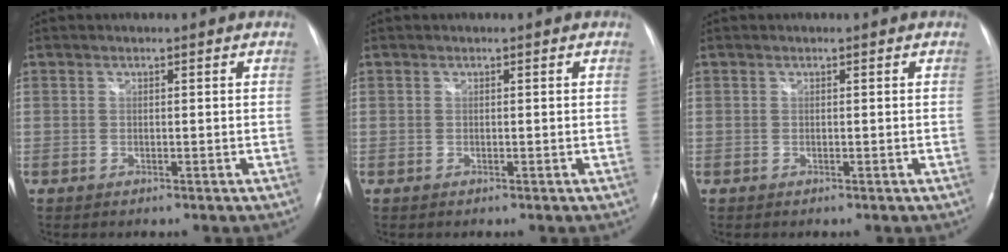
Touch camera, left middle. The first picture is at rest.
{"total": 0.0}
{"total": 0.0}